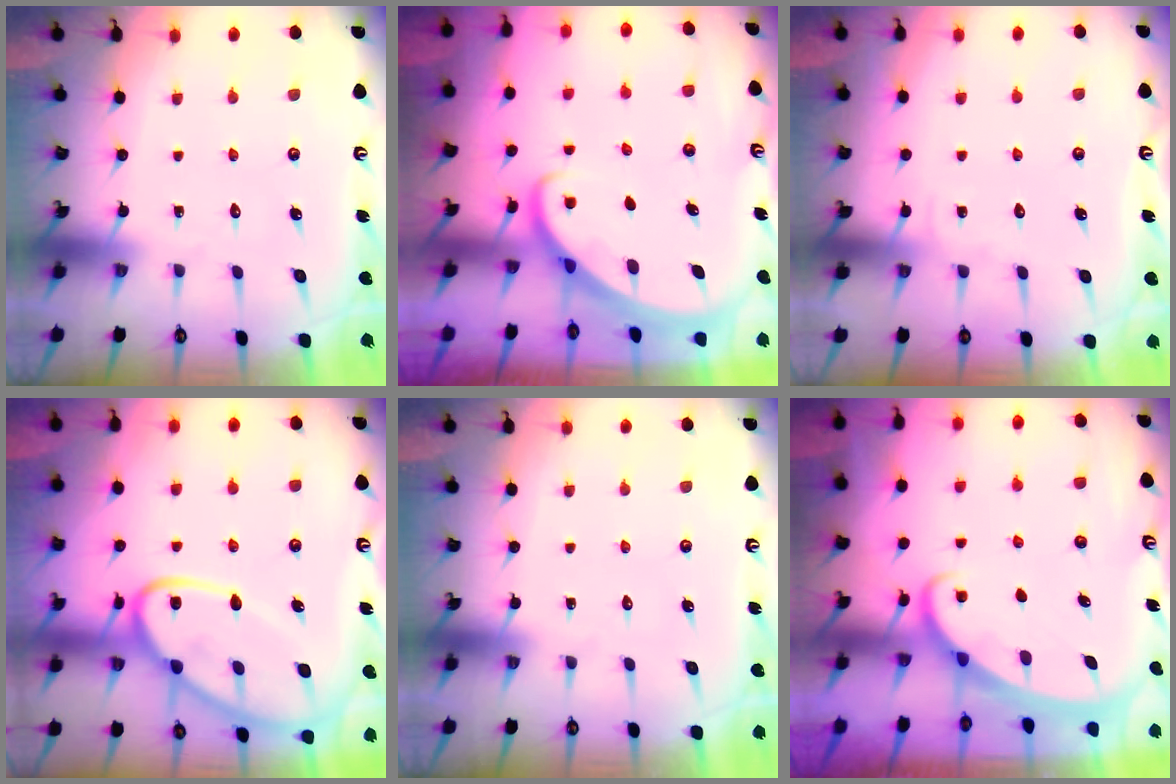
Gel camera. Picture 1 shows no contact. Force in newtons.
{"total": 2.6, "press": 2.5, "slide": 0.3}
{"total": 2.9, "press": 2.9, "slide": 0.3}
{"total": 17.9, "press": 17.8, "slide": 1.6}
{"total": 0.0}
{"total": 2.2, "press": 2.2, "slide": 0.3}